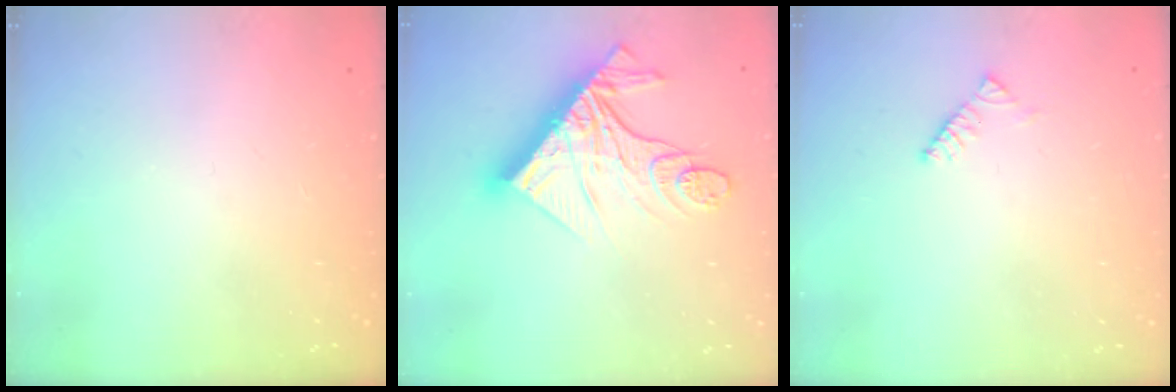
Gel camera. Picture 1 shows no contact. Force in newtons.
{"total": 19.7, "press": 19.6, "slide": 2.0}
{"total": 2.9, "press": 2.9, "slide": 0.5}